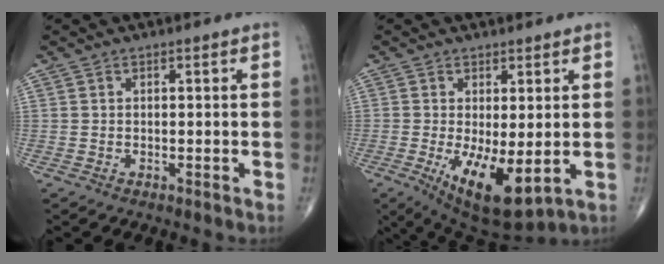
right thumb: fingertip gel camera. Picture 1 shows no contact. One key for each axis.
{"total": 11.1, "fx": -2.2, "fy": 4.3, "fz": 10.0, "tx": -0.158, "ty": -0.027, "tz": -0.018}